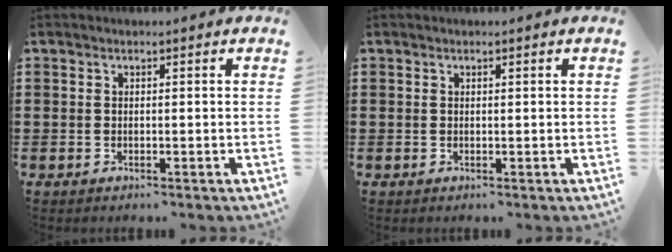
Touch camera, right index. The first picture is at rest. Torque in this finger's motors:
{"motor_torque": [-0.08, -0.05, 0.00, 0.01]}